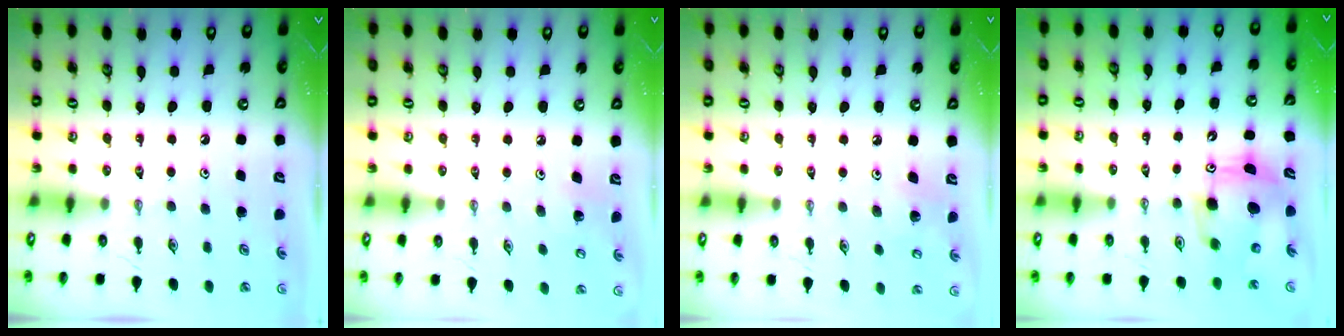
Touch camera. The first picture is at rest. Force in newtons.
{"total": 4.3, "press": 4.3, "slide": 0.3}
{"total": 6.6, "press": 6.6, "slide": 0.4}
{"total": 8.8, "press": 8.7, "slide": 1.8}